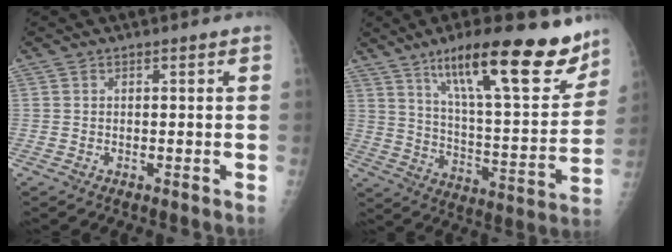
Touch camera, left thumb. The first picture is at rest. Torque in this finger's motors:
{"motor_torque": [0.63, 0.64, 1.54, -1.23, 0.13]}